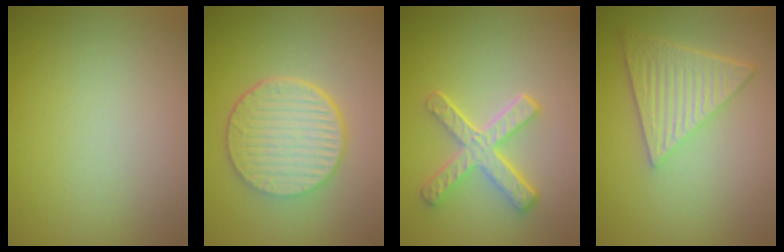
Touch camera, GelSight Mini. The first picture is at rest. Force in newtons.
{"total": 6.6, "press": 4.7, "slide": 4.6}
{"total": 4.2, "press": 3.4, "slide": 2.4}
{"total": 6.2, "press": 4.5, "slide": 4.3}